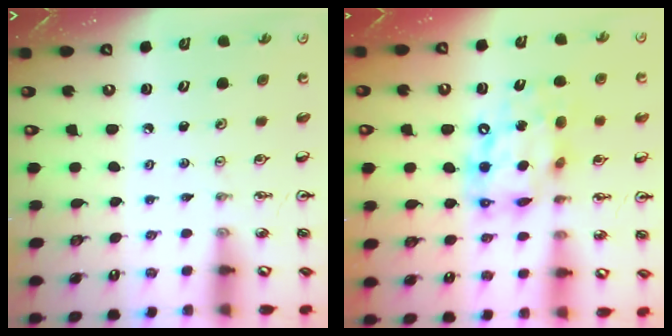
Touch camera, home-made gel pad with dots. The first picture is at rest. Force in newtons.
{"total": 14.0, "press": 14.0, "slide": 1.4}